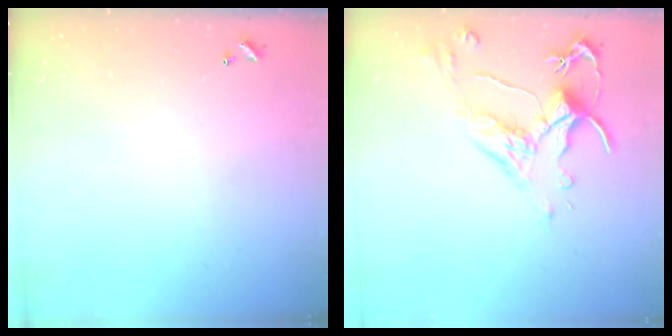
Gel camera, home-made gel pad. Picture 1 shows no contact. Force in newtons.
{"total": 2.6, "press": 2.2, "slide": 1.3}